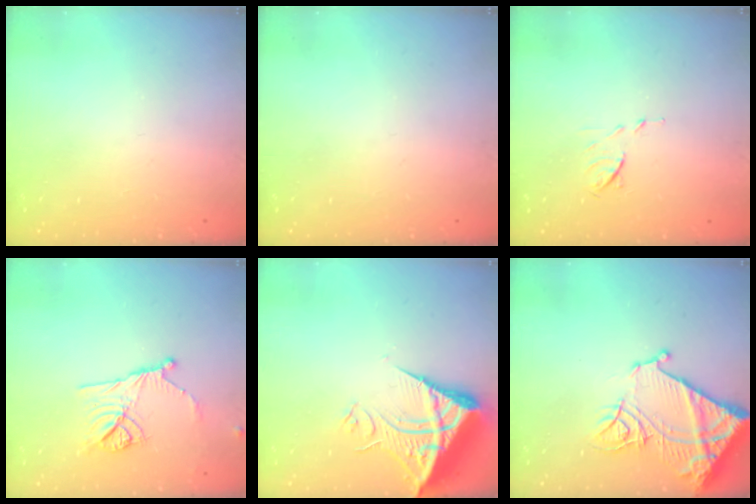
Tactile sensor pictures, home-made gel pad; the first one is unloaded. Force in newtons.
{"total": 0.0}
{"total": 6.2, "press": 6.2, "slide": 0.9}
{"total": 11.2, "press": 10.9, "slide": 2.3}
{"total": 10.6, "press": 10.5, "slide": 1.1}
{"total": 17.0, "press": 16.8, "slide": 2.0}